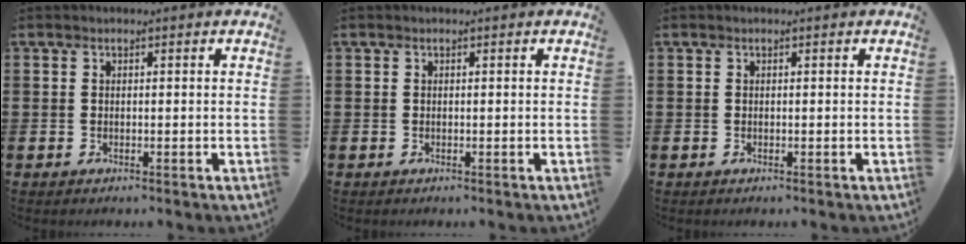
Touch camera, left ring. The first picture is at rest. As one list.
[{"total": 0.0}, {"total": 0.0}]